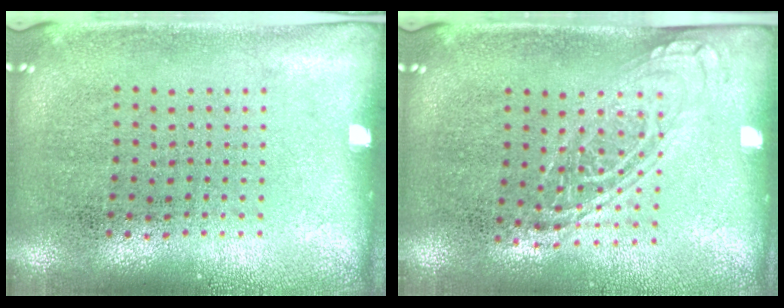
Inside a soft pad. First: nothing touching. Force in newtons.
{"total": 1.4, "press": 1.2, "slide": 0.8}